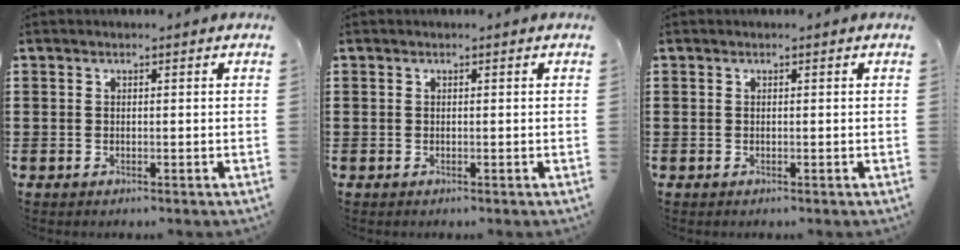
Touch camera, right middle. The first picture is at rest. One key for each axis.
{"total": 0.0}
{"total": 0.0}